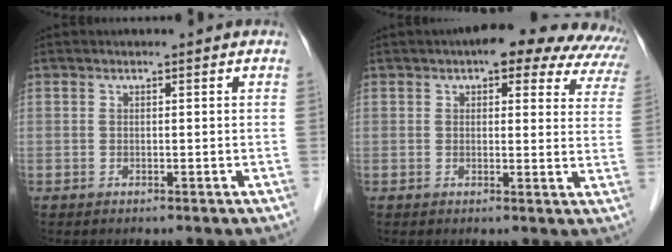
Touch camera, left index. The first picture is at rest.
{"total": 15.5, "force": [12.3, 5.6, 7.6], "torque": [-0.064, 0.018, 0.122]}